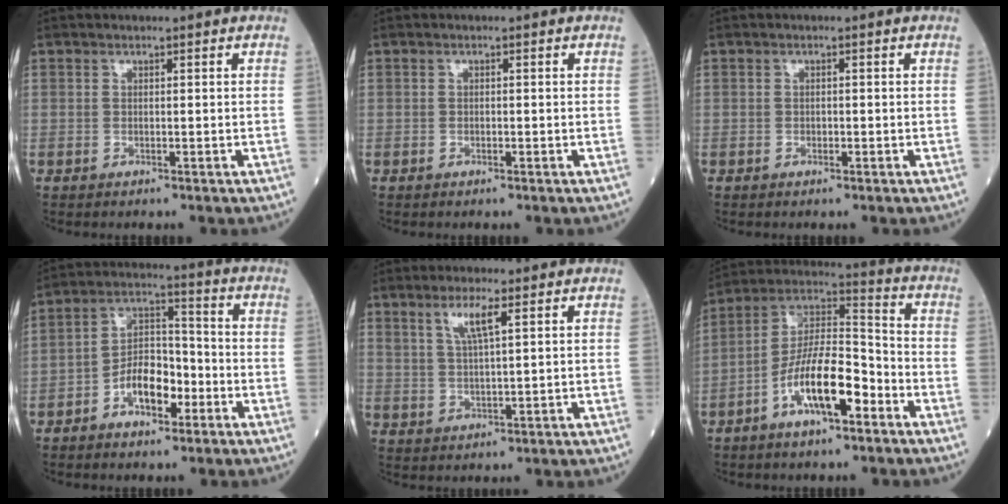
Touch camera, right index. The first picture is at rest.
{"total": 0.0}
{"total": 0.8, "force": [-0.2, 0.7, 0.5], "torque": [-0.006, 0.002, -0.002]}
{"total": 8.3, "force": [-3.7, 4.2, 6.1], "torque": [-0.111, 0.022, -0.068]}
{"total": 4.5, "force": [2.3, 0.3, 3.9], "torque": [-0.080, 0.001, 0.046]}
{"total": 12.6, "force": [-5.8, 3.6, 10.6], "torque": [-0.203, 0.015, -0.105]}